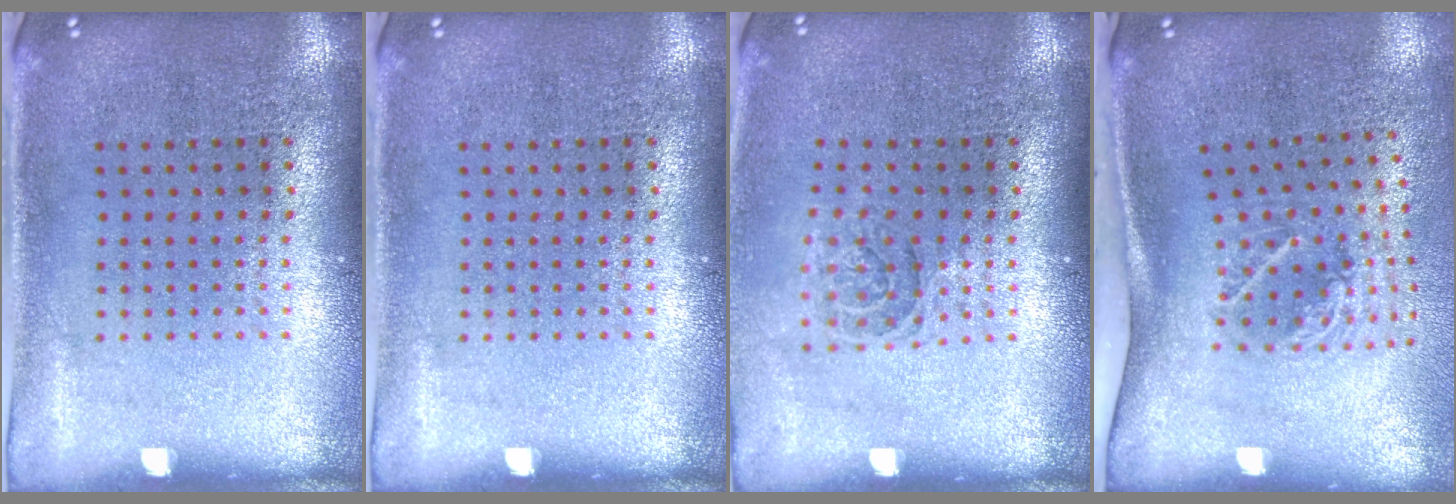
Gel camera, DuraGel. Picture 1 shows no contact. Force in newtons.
{"total": 0.0}
{"total": 1.4, "press": 1.1, "slide": 0.8}
{"total": 2.1, "press": 1.3, "slide": 1.6}